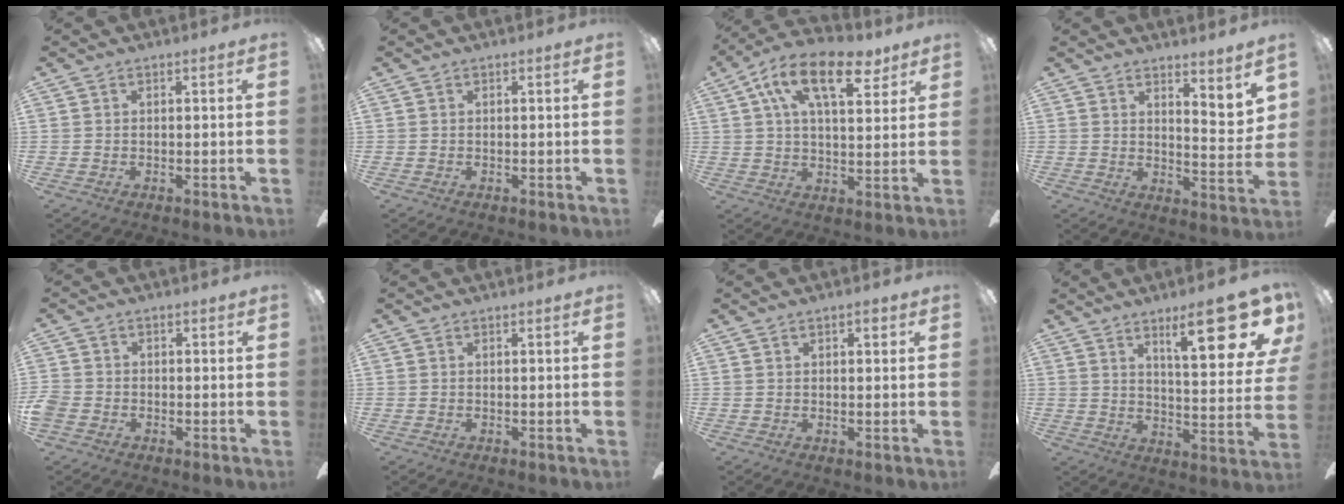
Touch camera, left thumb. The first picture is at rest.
{"total": 0.0}
{"total": 15.9, "force": [8.0, 7.7, 11.5], "torque": [-0.184, -0.013, 0.134]}
{"total": 7.1, "force": [5.0, 2.1, 4.6], "torque": [-0.053, -0.047, 0.082]}
{"total": 3.3, "force": [-1.6, 2.5, 1.3], "torque": [-0.026, 0.010, -0.030]}
{"total": 0.0}
{"total": 1.8, "force": [0.8, 1.0, 1.3], "torque": [-0.011, -0.001, 0.011]}
{"total": 19.1, "force": [10.3, 5.5, 15.1], "torque": [-0.205, -0.056, 0.150]}